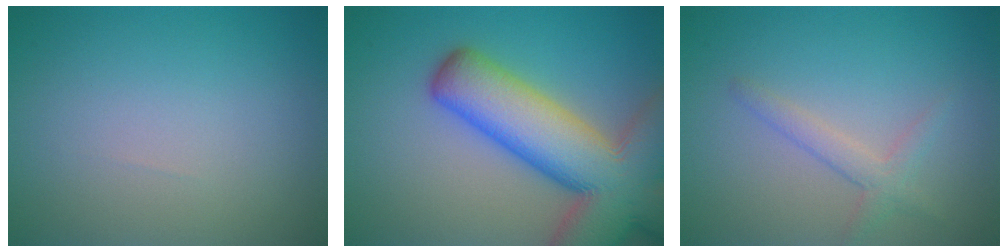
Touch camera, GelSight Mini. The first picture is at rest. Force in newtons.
{"total": 13.5, "press": 13.5, "slide": 0.8}
{"total": 2.0, "press": 2.0, "slide": 0.1}